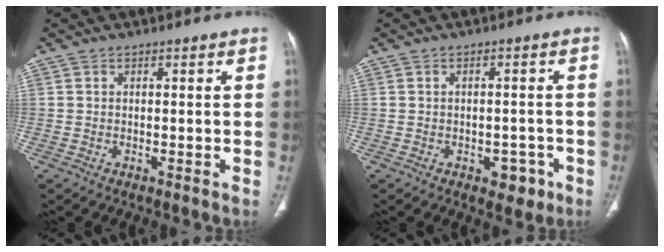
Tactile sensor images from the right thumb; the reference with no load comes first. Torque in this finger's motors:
{"motor_torque": [0.06, 0.19, -0.18, -0.07, -0.01]}